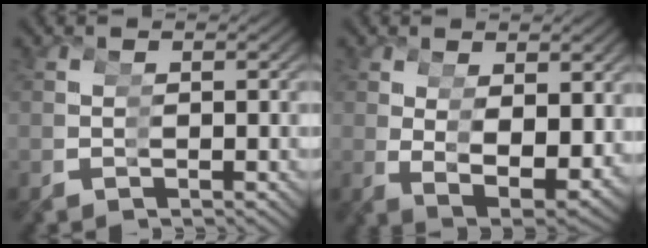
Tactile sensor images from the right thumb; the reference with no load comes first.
{"total": 6.8, "force": [-0.2, 3.6, 5.7], "torque": [-0.092, -0.005, 0.008]}